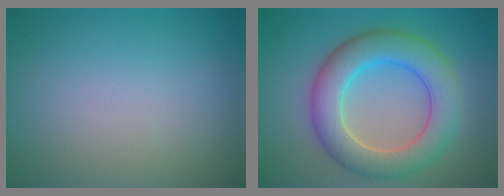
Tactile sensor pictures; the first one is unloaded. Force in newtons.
{"total": 7.2, "press": 7.1, "slide": 0.6}